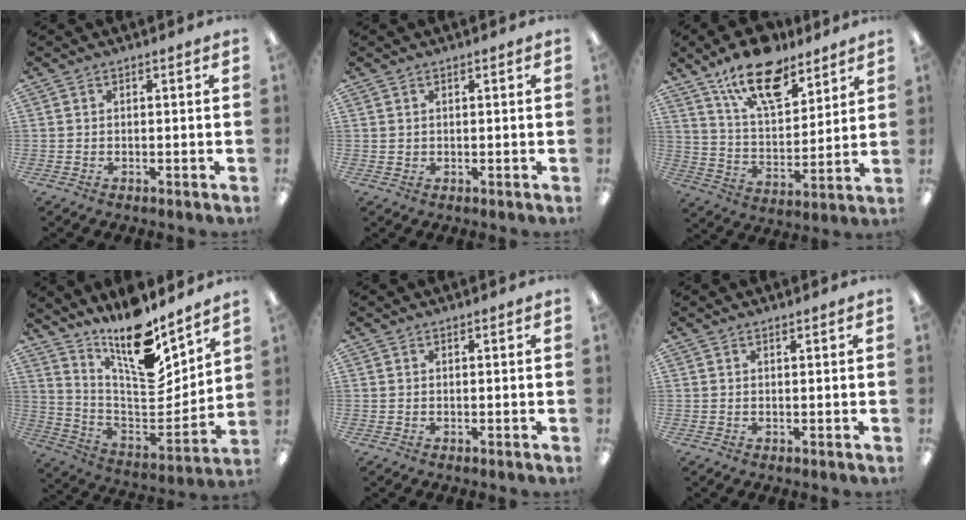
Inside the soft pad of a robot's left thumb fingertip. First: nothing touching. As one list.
[{"total": 0.8, "force": [0.5, 0.6, 0.1], "torque": [-0.003, 0.002, 0.010]}, {"total": 17.0, "force": [12.2, 7.2, 9.3], "torque": [-0.163, -0.061, 0.215]}, {"total": 17.4, "force": [13.6, 4.7, 9.8], "torque": [-0.160, -0.126, 0.234]}, {"total": 0.0}, {"total": 0.5, "force": [0.5, 0.1, 0.2], "torque": [-0.004, 0.001, 0.009]}]